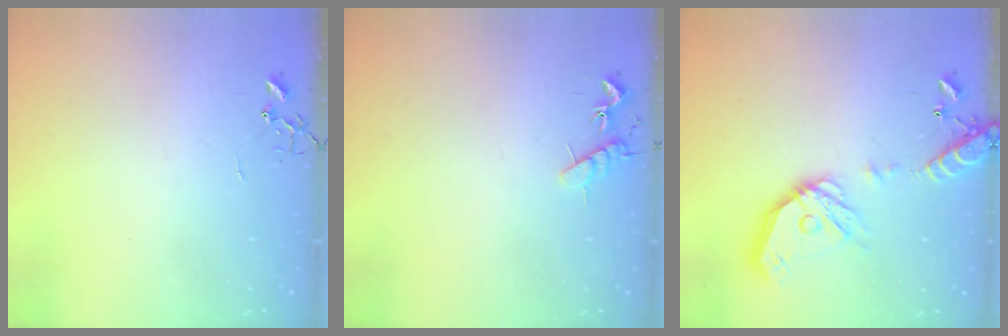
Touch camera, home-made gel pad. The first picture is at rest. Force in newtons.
{"total": 7.0, "press": 6.9, "slide": 0.6}
{"total": 18.1, "press": 17.8, "slide": 3.3}